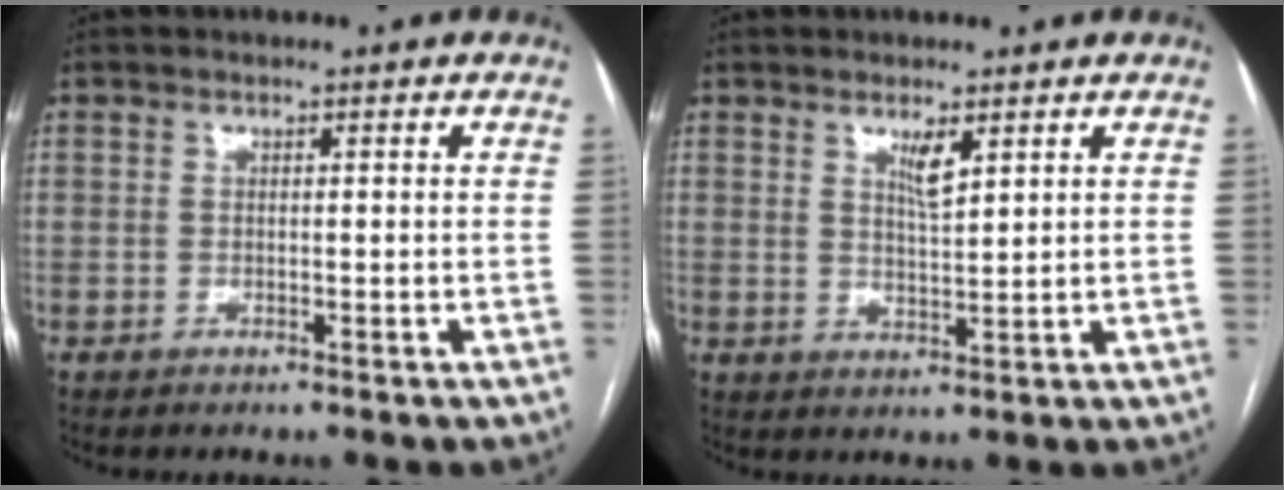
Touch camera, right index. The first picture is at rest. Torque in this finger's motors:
{"motor_torque": [0.12, 0.12, 0.06, 0.05]}